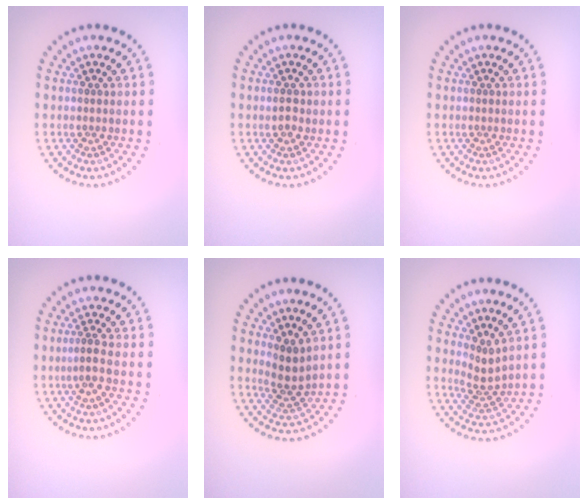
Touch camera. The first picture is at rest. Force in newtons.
{"total": 1.0, "press": 1.0, "slide": 0.1}
{"total": 0.0}
{"total": 1.5, "press": 1.2, "slide": 0.9}
{"total": 2.6, "press": 2.0, "slide": 1.7}
{"total": 2.3, "press": 1.5, "slide": 1.7}